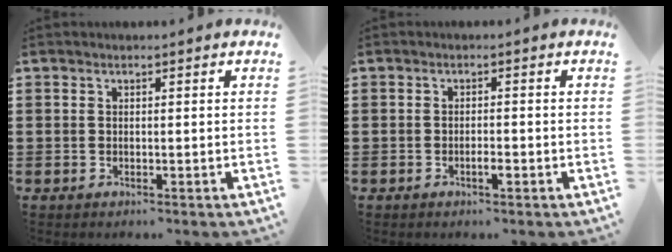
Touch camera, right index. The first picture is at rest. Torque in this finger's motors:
{"motor_torque": [-0.02, -0.02, 0.00, 0.01]}